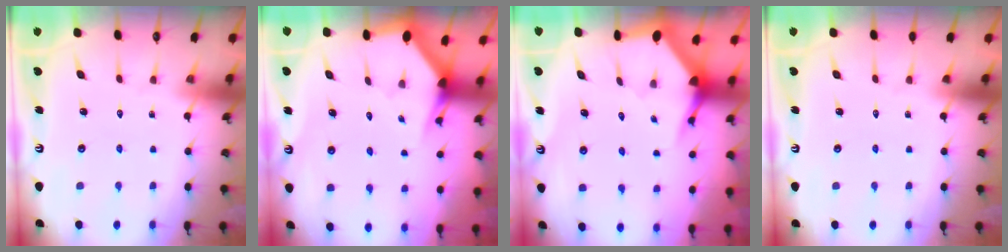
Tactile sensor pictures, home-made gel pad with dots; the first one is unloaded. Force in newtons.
{"total": 2.9, "press": 2.9, "slide": 0.0}
{"total": 3.8, "press": 3.8, "slide": 0.5}
{"total": 0.0}